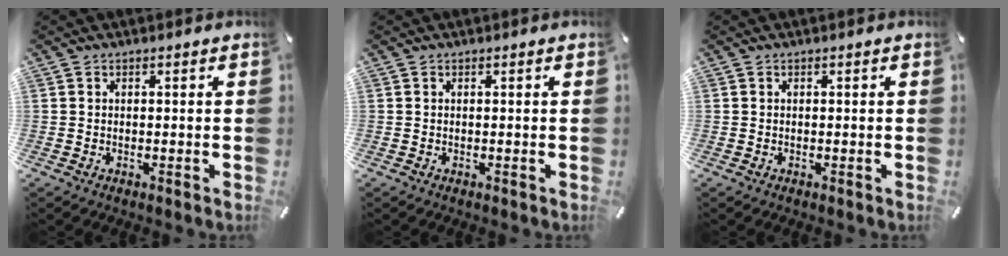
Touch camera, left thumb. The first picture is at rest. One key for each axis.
{"total": 0.0}
{"total": 0.0}